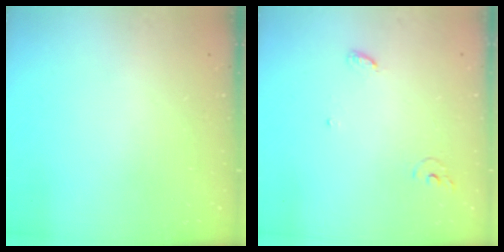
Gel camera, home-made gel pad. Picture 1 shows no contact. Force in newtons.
{"total": 3.8, "press": 3.8, "slide": 0.2}